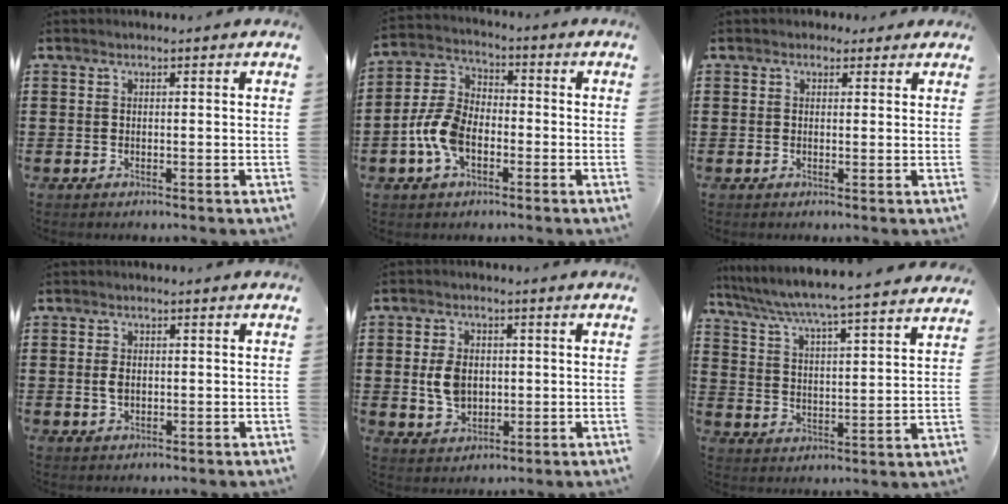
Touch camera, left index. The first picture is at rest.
{"total": 8.2, "force": [-2.9, 4.9, 5.9], "torque": [-0.156, 0.001, -0.063]}
{"total": 1.6, "force": [1.0, 1.1, 0.4], "torque": [-0.004, 0.004, 0.016]}
{"total": 2.0, "force": [0.1, 1.1, 1.7], "torque": [-0.042, 0.001, -0.002]}
{"total": 5.5, "force": [0.1, 3.9, 3.9], "torque": [-0.088, 0.004, -0.004]}
{"total": 4.9, "force": [4.6, -0.8, 1.5], "torque": [-0.053, -0.042, 0.069]}